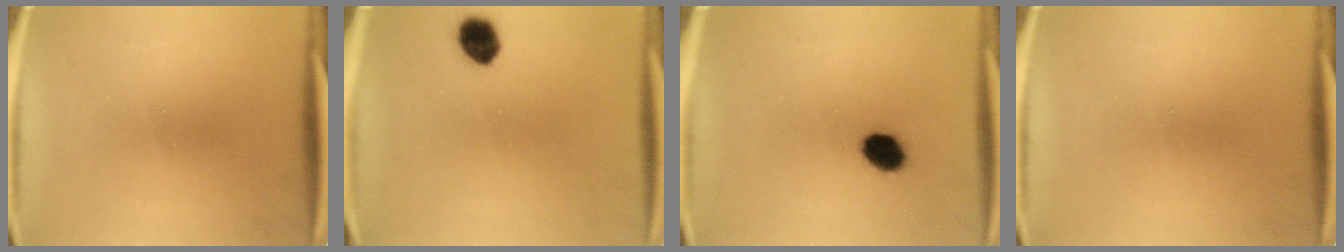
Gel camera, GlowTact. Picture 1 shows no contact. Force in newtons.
{"total": 6.2}
{"total": 5.6}
{"total": 0.0}